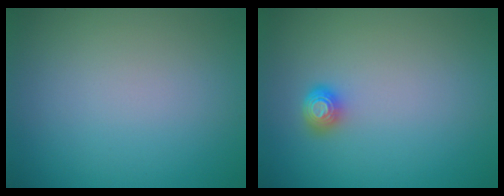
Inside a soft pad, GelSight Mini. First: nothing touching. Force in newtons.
{"total": 1.6, "press": 1.3, "slide": 0.9}